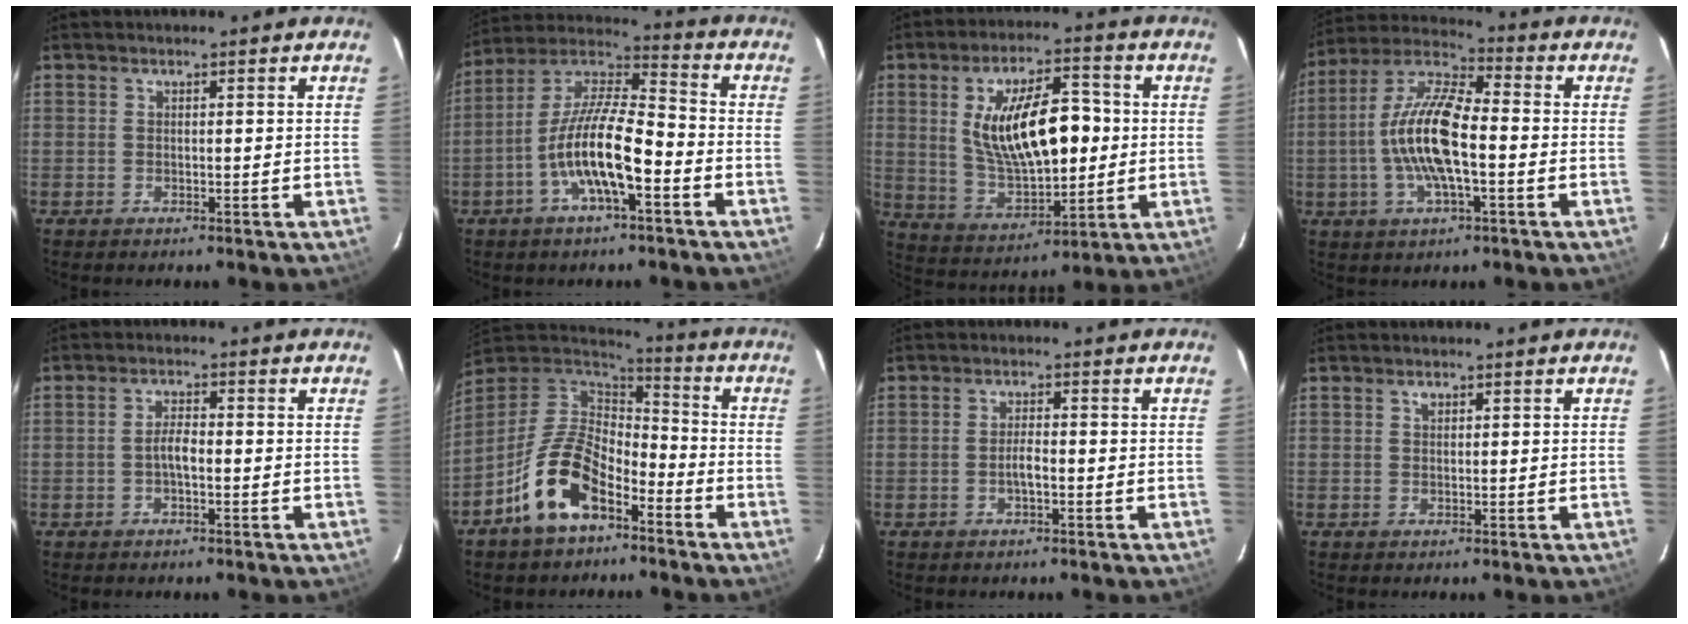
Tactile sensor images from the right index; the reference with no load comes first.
{"total": 13.8, "force": [-5.3, 3.4, 12.3], "torque": [-0.241, 0.001, -0.105]}
{"total": 16.9, "force": [1.9, 7.3, 15.1], "torque": [-0.266, 0.008, 0.051]}
{"total": 14.1, "force": [-2.3, 4.6, 13.2], "torque": [-0.264, 0.007, -0.051]}
{"total": 2.6, "force": [-0.8, 0.8, 2.3], "torque": [-0.047, 0.006, -0.016]}
{"total": 14.7, "force": [-7.9, 7.6, 9.8], "torque": [-0.200, 0.006, -0.148]}
{"total": 2.2, "force": [-0.8, 0.5, 2.0], "torque": [-0.040, 0.003, -0.016]}
{"total": 0.7, "force": [0.4, 0.5, 0.3], "torque": [-0.005, 0.002, 0.008]}